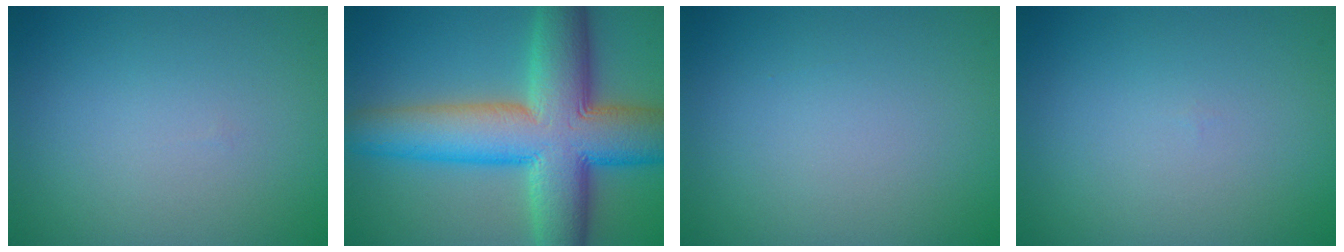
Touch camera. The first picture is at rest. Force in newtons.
{"total": 13.0, "press": 13.0, "slide": 0.2}
{"total": 0.0}
{"total": 0.0}